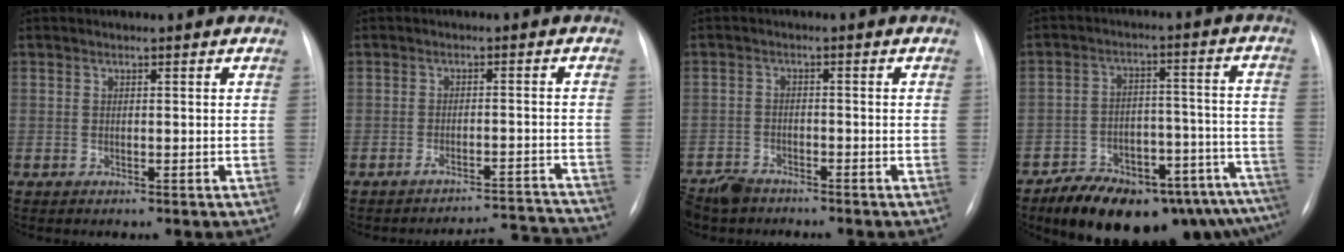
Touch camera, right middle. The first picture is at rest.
{"total": 8.2, "force": [-8.1, -0.7, -0.7], "torque": [0.022, 0.021, -0.103]}
{"total": 5.4, "force": [-4.8, 2.4, 1.2], "torque": [-0.025, -0.010, -0.086]}
{"total": 21.3, "force": [-17.1, 7.1, 10.4], "torque": [-0.090, 0.038, -0.233]}